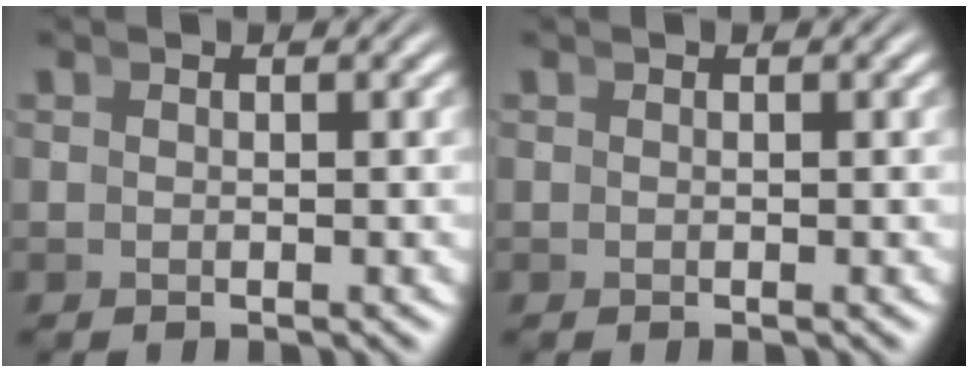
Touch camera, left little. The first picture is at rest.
{"total": 0.0}